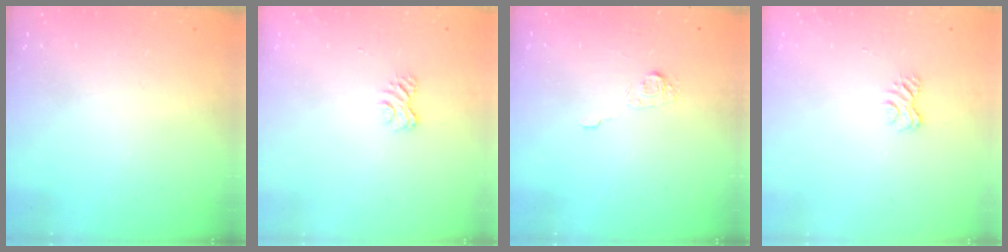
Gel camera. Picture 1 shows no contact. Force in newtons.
{"total": 2.5, "press": 2.2, "slide": 1.2}
{"total": 4.7, "press": 4.6, "slide": 0.6}
{"total": 2.5, "press": 2.2, "slide": 1.2}